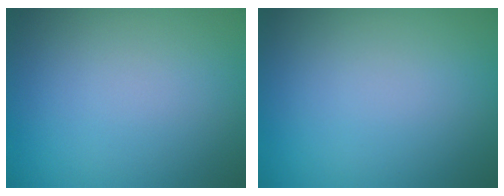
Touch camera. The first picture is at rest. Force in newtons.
{"total": 0.0}